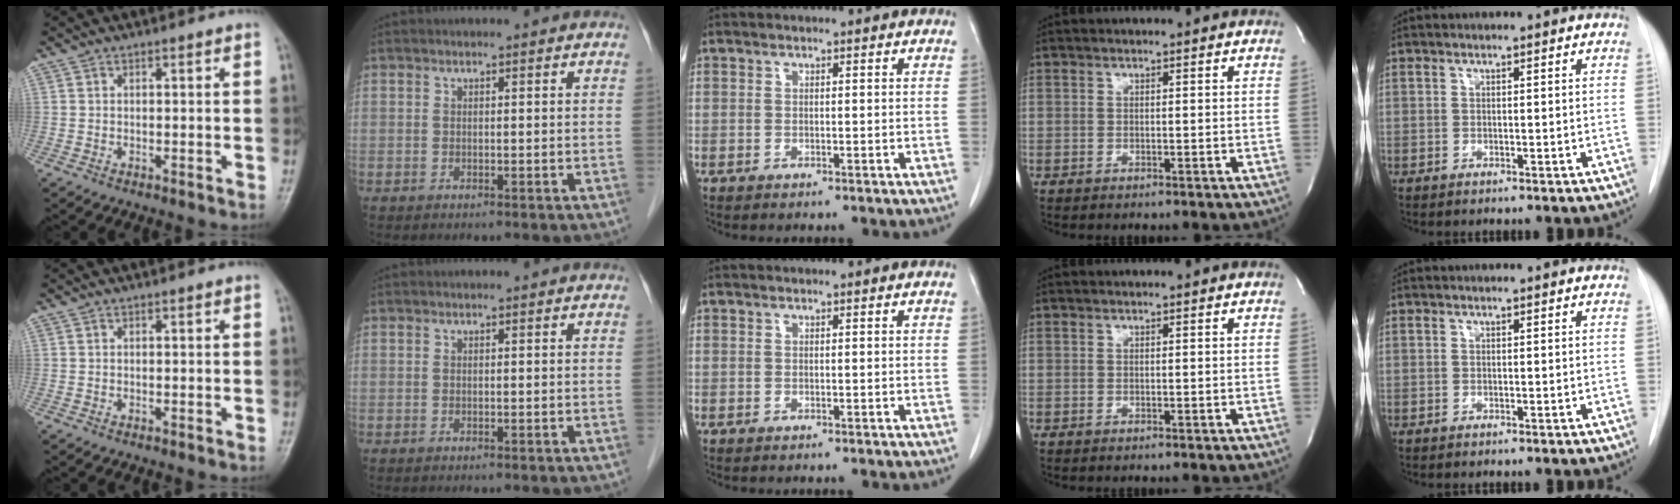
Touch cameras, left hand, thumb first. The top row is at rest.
{}